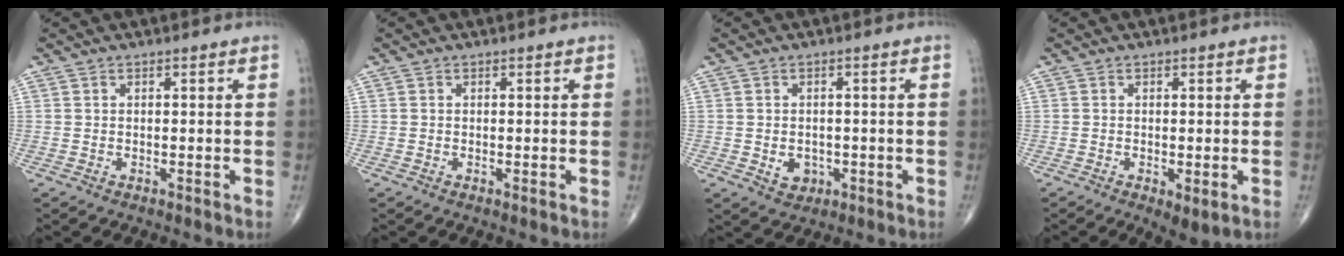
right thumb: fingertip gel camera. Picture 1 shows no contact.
{"total": 0.0}
{"total": 3.3, "force": [-0.8, 2.7, 1.7], "torque": [-0.013, 0.003, -0.001]}
{"total": 4.0, "force": [-1.3, 1.5, 3.4], "torque": [-0.055, -0.008, -0.014]}